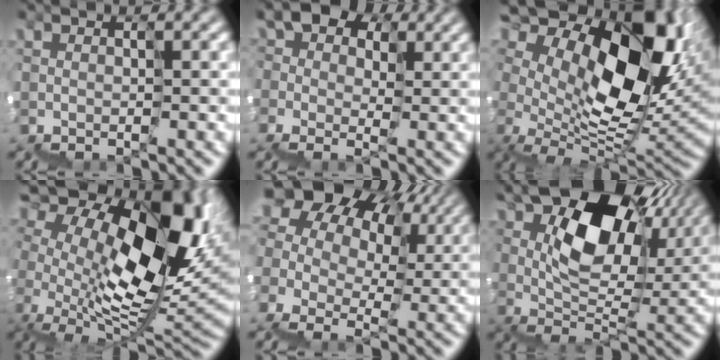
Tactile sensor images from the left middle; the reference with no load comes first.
{"total": 5.2, "force": [2.6, 3.9, 2.4], "torque": [-0.032, 0.030, 0.025]}
{"total": 14.4, "force": [6.9, 8.0, 9.8], "torque": [-0.155, 0.016, 0.124]}
{"total": 16.1, "force": [5.0, 9.3, 12.1], "torque": [-0.217, 0.006, 0.095]}
{"total": 12.9, "force": [5.4, 8.8, 7.8], "torque": [-0.164, 0.036, 0.105]}
{"total": 11.3, "force": [6.0, 5.7, 7.7], "torque": [-0.122, 0.021, 0.096]}